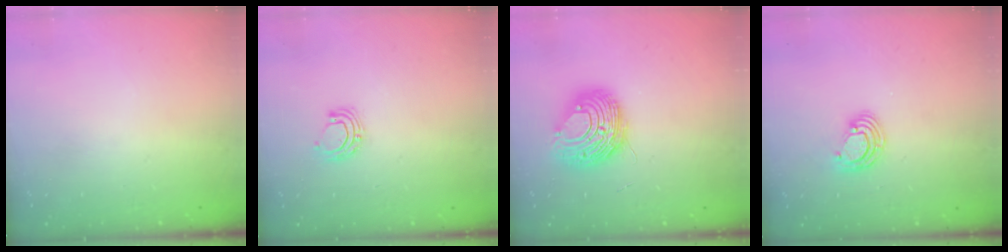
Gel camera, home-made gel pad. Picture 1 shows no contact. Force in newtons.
{"total": 7.6, "press": 7.5, "slide": 0.9}
{"total": 10.5, "press": 10.5, "slide": 1.3}
{"total": 6.5, "press": 6.5, "slide": 0.6}